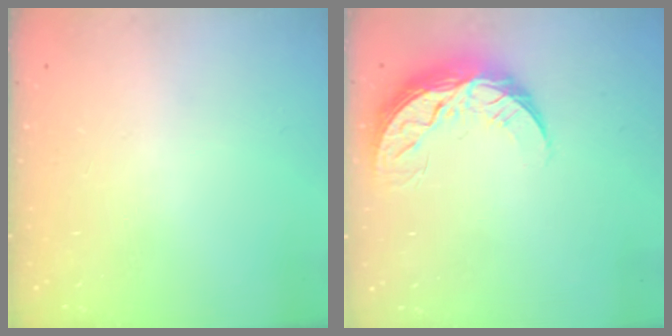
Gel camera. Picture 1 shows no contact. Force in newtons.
{"total": 9.0, "press": 9.0, "slide": 0.3}